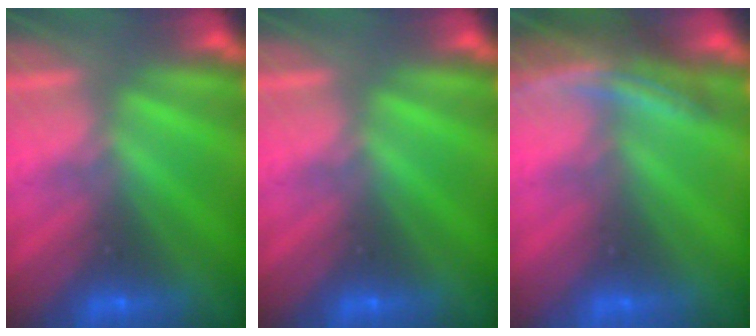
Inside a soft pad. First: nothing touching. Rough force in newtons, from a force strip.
{"total": 0.0}
{"total": 3.5}